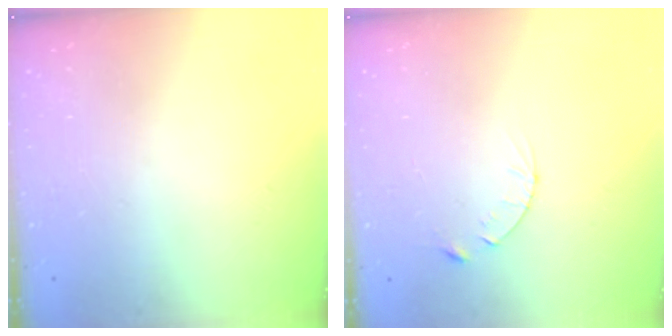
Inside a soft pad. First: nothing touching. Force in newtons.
{"total": 4.1, "press": 4.0, "slide": 0.4}